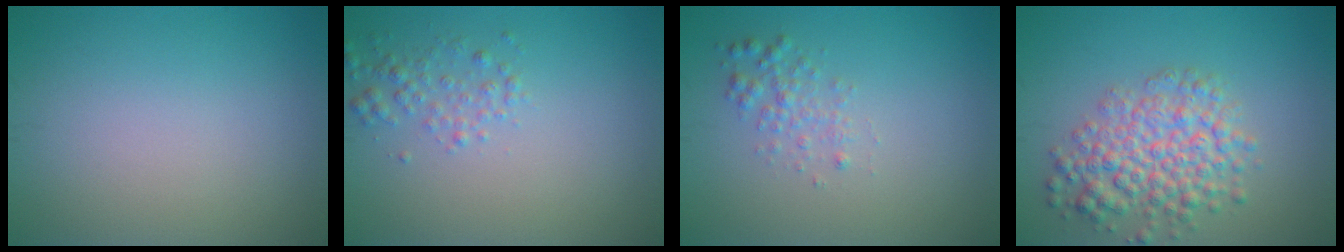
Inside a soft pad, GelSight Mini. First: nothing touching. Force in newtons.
{"total": 1.8, "press": 1.8, "slide": 0.1}
{"total": 1.7, "press": 1.7, "slide": 0.0}
{"total": 5.4, "press": 5.4, "slide": 0.2}